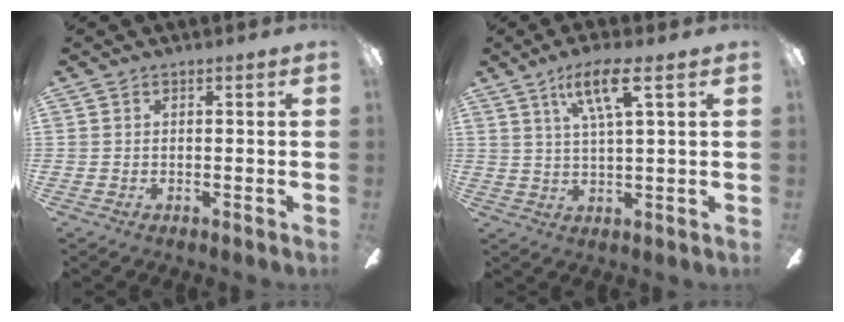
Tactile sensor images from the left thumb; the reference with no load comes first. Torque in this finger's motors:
{"motor_torque": [0.98, 0.90, 0.79, -0.89, 0.06]}